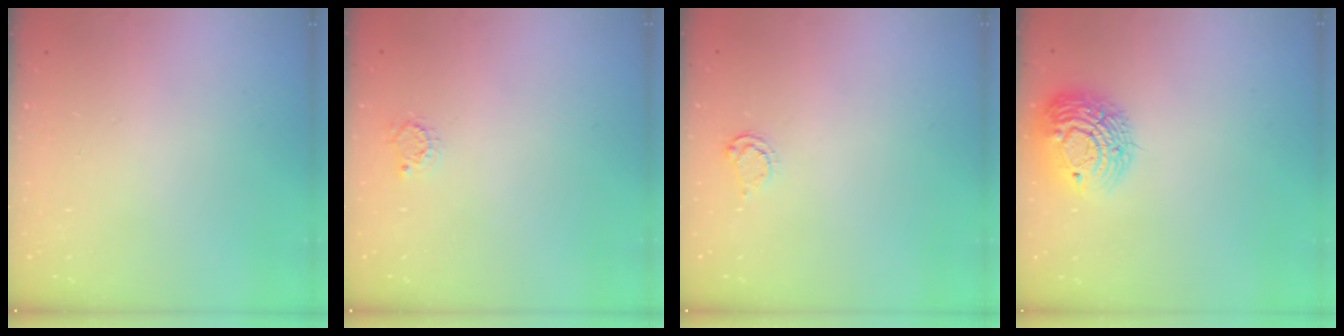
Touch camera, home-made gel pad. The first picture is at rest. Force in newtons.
{"total": 2.7, "press": 2.7, "slide": 0.4}
{"total": 3.6, "press": 3.5, "slide": 0.5}
{"total": 13.0, "press": 13.0, "slide": 1.0}